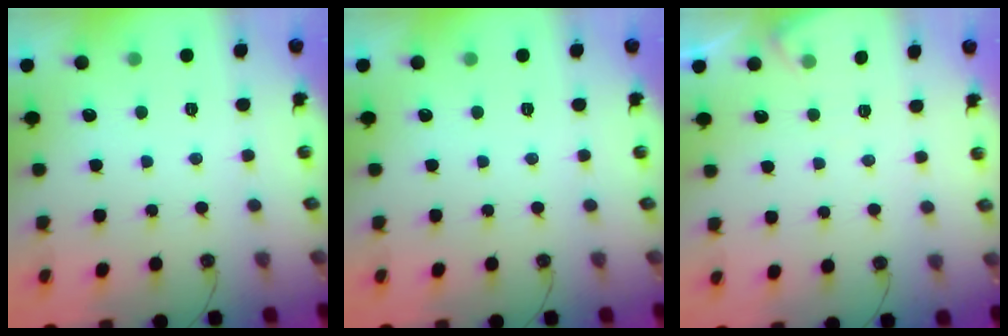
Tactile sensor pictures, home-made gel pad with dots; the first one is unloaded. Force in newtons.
{"total": 0.0}
{"total": 4.0, "press": 3.9, "slide": 0.6}